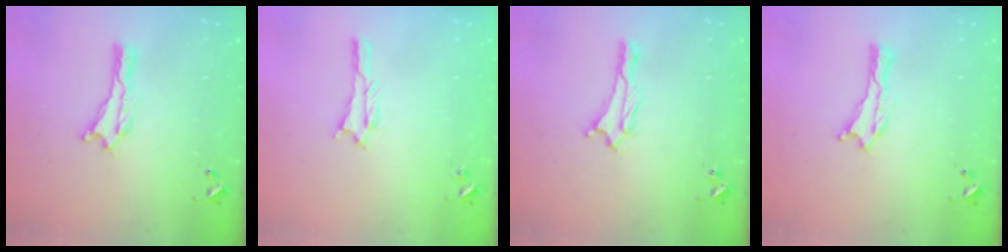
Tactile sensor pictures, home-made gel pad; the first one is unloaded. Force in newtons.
{"total": 1.1, "press": 1.1, "slide": 0.1}
{"total": 1.4, "press": 1.4, "slide": 0.2}
{"total": 0.0}